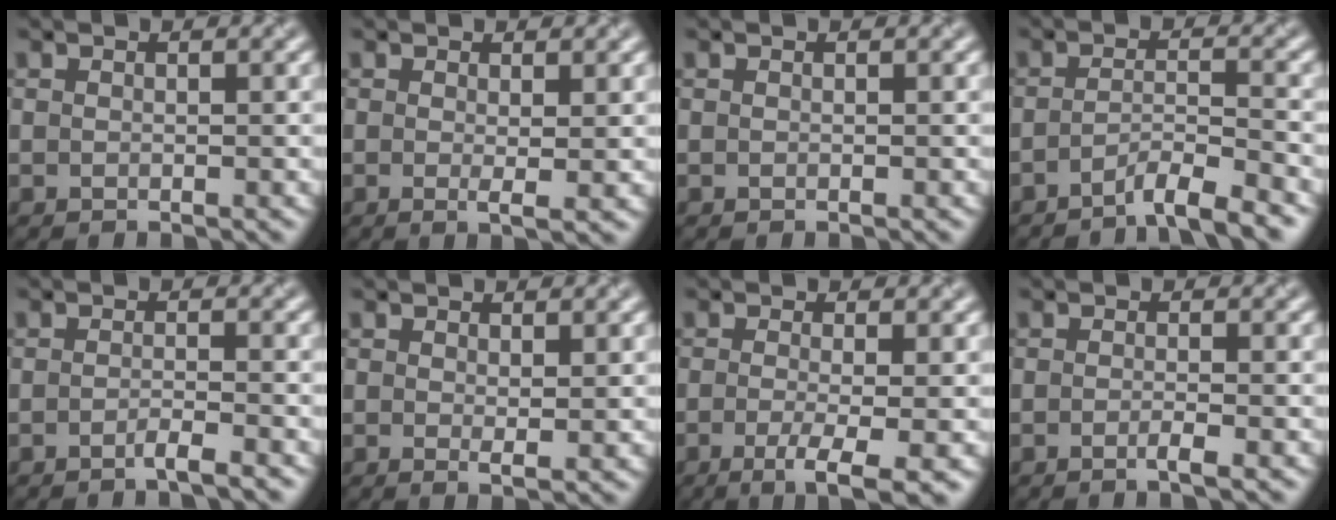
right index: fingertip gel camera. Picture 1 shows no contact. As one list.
[{"total": 1.6, "force": [0.2, 0.2, 1.5], "torque": [-0.024, -0.009, 0.003]}, {"total": 0.0}, {"total": 3.6, "force": [-2.8, 0.4, 2.2], "torque": [-0.027, 0.007, -0.058]}, {"total": 1.6, "force": [-1.0, 0.3, 1.3], "torque": [-0.015, 0.002, -0.026]}, {"total": 1.2, "force": [0.5, 0.2, 1.1], "torque": [-0.017, -0.008, 0.010]}, {"total": 4.6, "force": [-1.6, 1.1, 4.2], "torque": [-0.069, -0.009, -0.028]}, {"total": 1.5, "force": [-0.5, 0.3, 1.4], "torque": [-0.017, -0.001, -0.014]}]